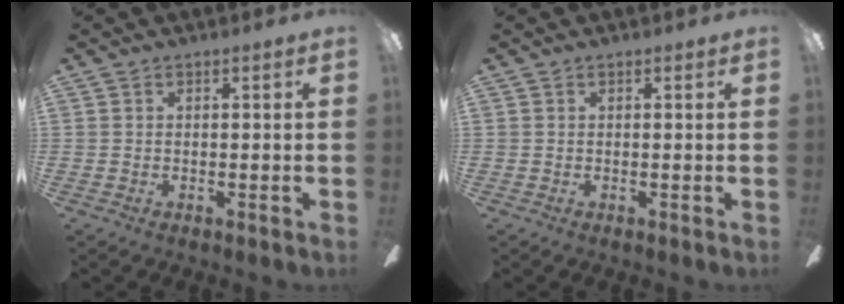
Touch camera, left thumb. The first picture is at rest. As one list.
[{"total": 0.0}]